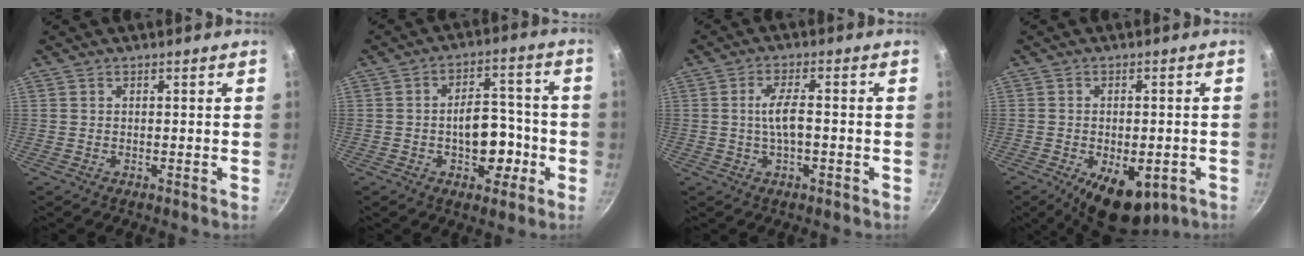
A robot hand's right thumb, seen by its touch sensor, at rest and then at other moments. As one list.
[{"total": 10.3, "force": [-2.8, 6.4, 7.5], "torque": [-0.064, 0.032, -0.040]}, {"total": 5.2, "force": [-0.6, 1.8, 4.9], "torque": [-0.091, 0.012, -0.016]}, {"total": 11.0, "force": [-4.7, 5.7, 8.2], "torque": [-0.089, 0.009, -0.054]}]